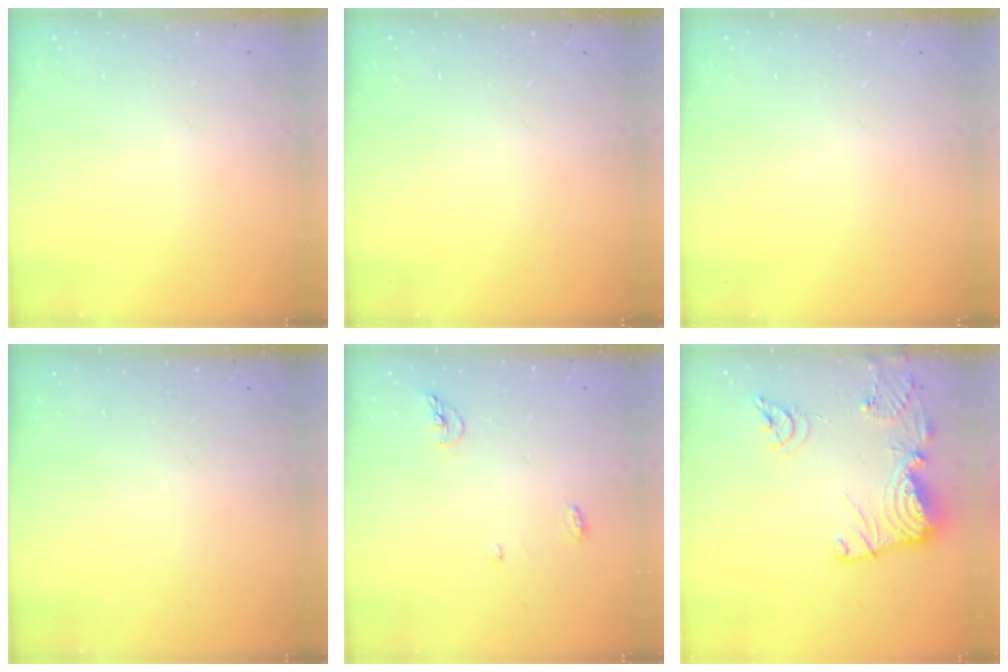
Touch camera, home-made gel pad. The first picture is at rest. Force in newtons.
{"total": 0.0}
{"total": 0.0}
{"total": 0.0}
{"total": 5.2, "press": 5.0, "slide": 1.2}
{"total": 16.7, "press": 16.7, "slide": 1.2}